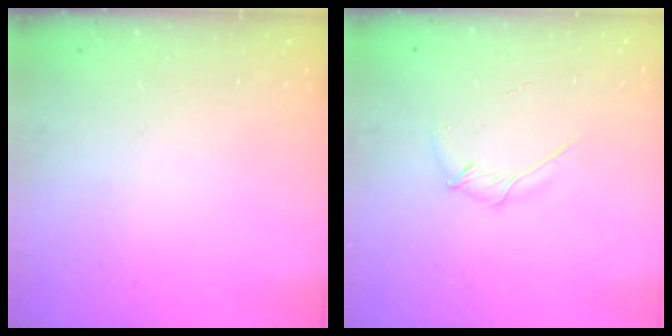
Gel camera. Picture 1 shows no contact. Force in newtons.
{"total": 4.0, "press": 3.8, "slide": 1.1}